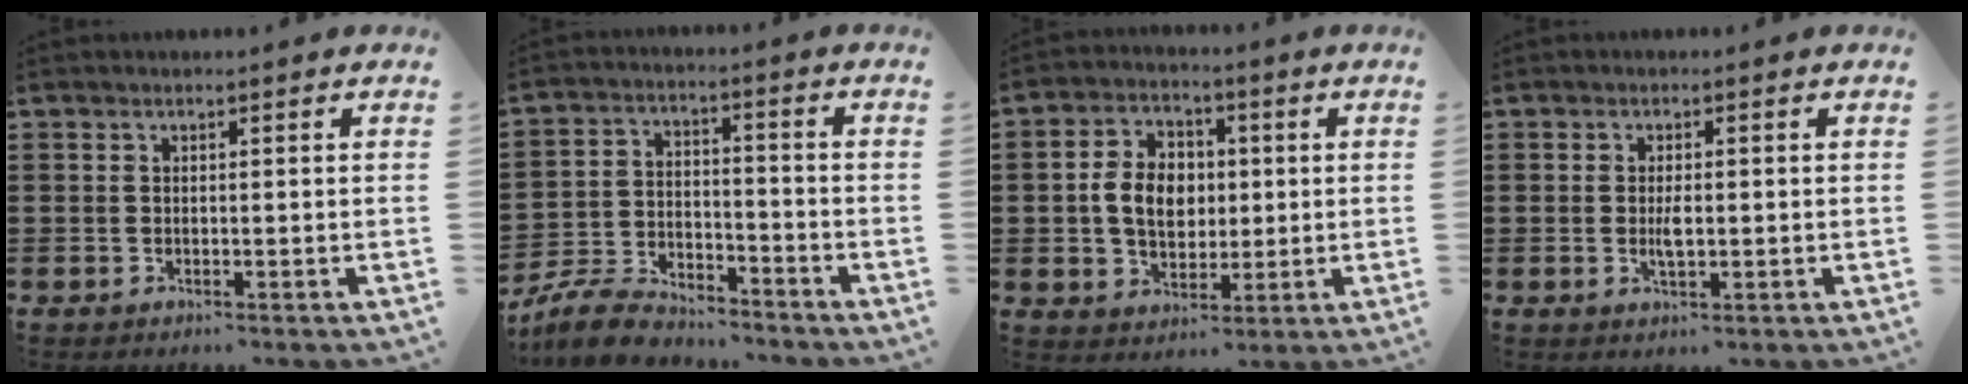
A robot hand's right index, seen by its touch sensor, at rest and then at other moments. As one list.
[{"total": 7.0, "force": [-6.6, 1.2, 1.8], "torque": [-0.044, 0.011, -0.129]}, {"total": 7.5, "force": [0.1, 5.6, 5.0], "torque": [-0.114, 0.010, -0.006]}, {"total": 2.7, "force": [-0.1, 0.9, 2.5], "torque": [-0.048, -0.003, -0.001]}]